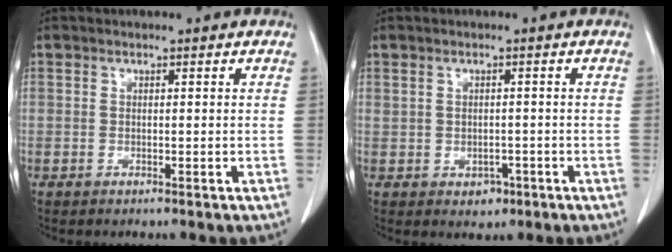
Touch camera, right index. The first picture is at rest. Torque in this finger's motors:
{"motor_torque": [0.07, 0.15, 0.05, 0.02]}